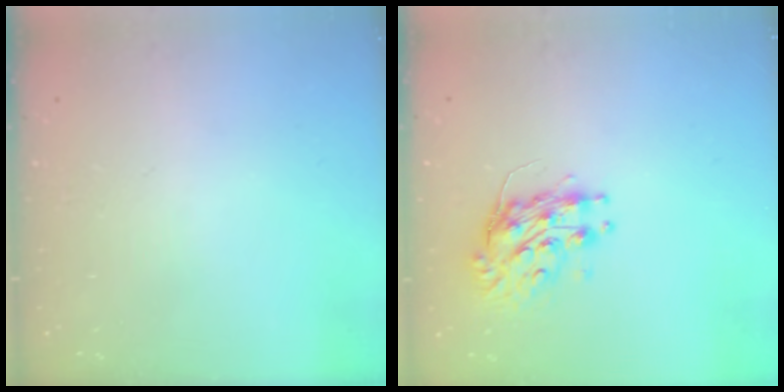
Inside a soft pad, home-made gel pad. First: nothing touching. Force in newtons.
{"total": 9.0, "press": 9.0, "slide": 0.3}